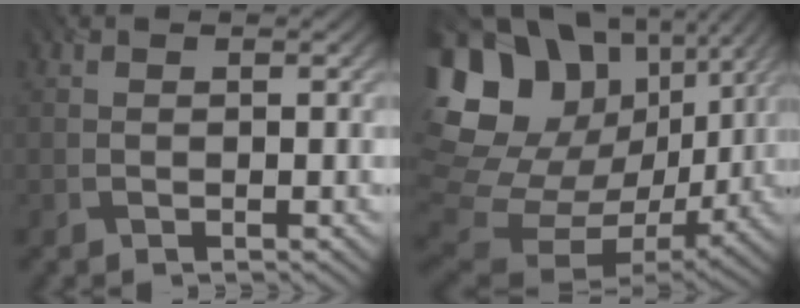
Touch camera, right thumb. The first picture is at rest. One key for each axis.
{"total": 21.6, "fx": 7.0, "fy": 16.4, "fz": 12.2, "tx": -0.308, "ty": 0.029, "tz": 0.152}